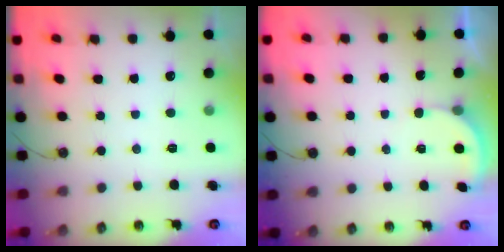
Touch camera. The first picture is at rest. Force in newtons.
{"total": 1.6, "press": 1.6, "slide": 0.3}